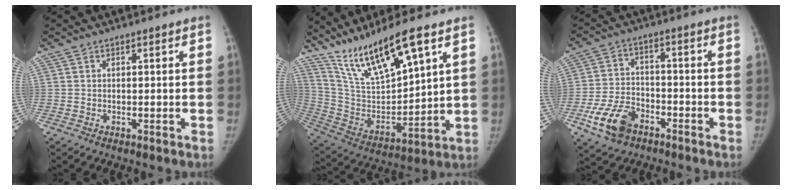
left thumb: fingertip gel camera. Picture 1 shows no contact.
{"total": 17.5, "force": [11.9, 3.8, 12.2], "torque": [-0.213, -0.052, 0.242]}
{"total": 10.2, "force": [-5.4, 6.6, 5.7], "torque": [-0.102, 0.021, -0.097]}